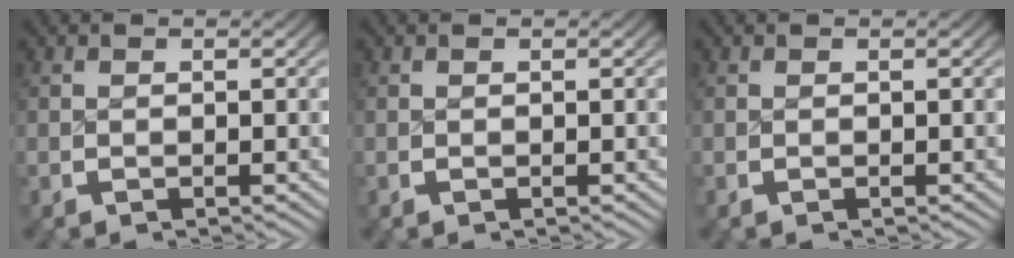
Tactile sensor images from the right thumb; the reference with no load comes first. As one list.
[{"total": 0.0}, {"total": 0.0}]